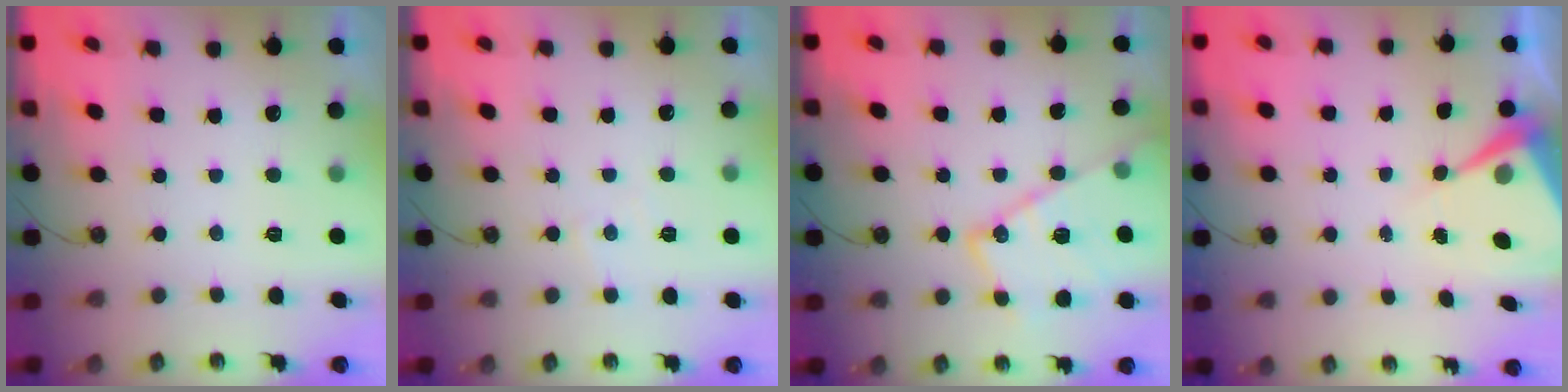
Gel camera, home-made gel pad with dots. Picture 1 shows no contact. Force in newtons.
{"total": 2.7, "press": 2.7, "slide": 0.5}
{"total": 15.5, "press": 15.5, "slide": 0.7}
{"total": 7.0, "press": 7.0, "slide": 0.4}